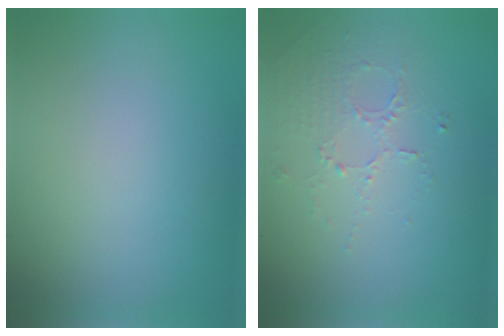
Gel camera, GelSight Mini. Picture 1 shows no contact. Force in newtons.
{"total": 1.7, "press": 1.2, "slide": 1.2}